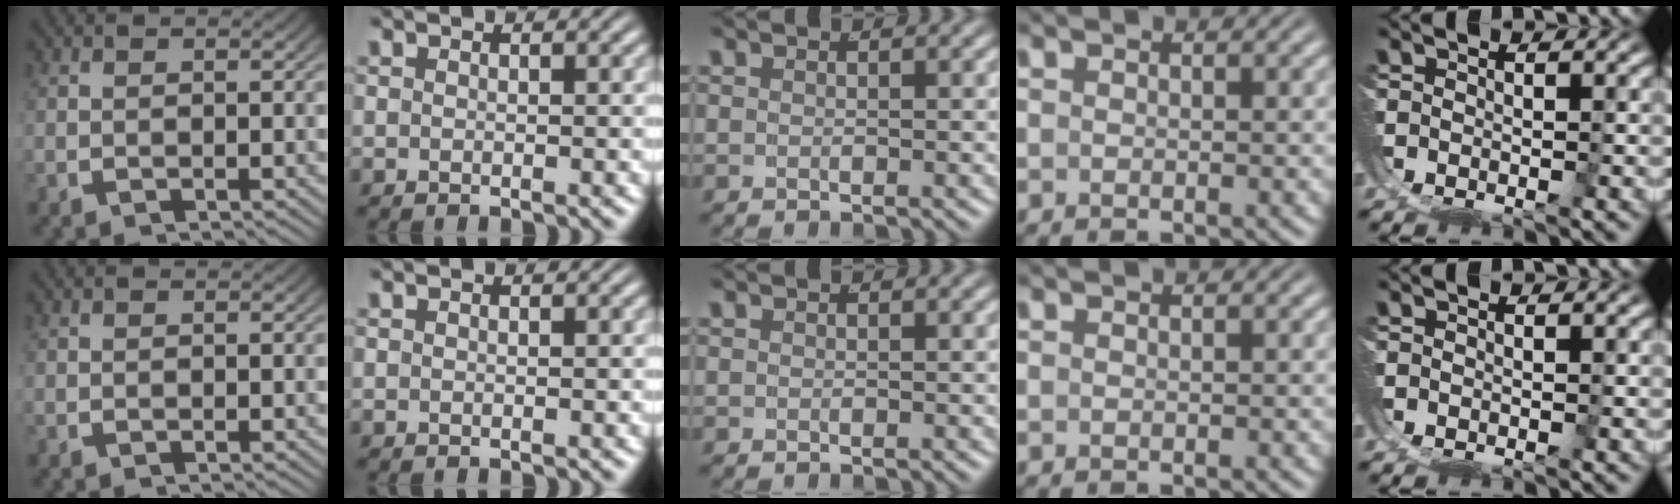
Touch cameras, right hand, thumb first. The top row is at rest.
{}